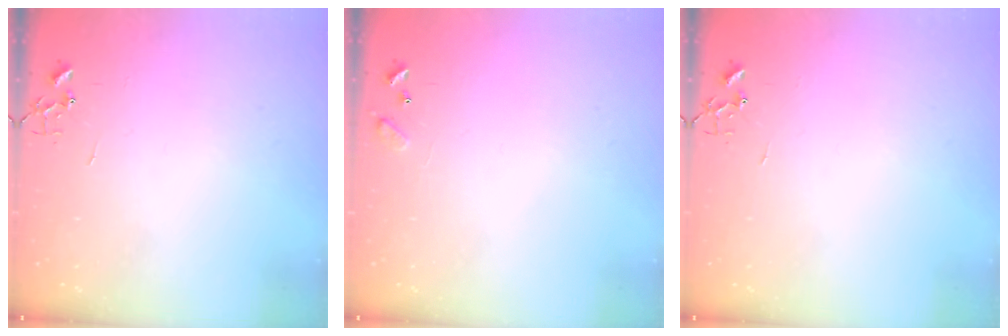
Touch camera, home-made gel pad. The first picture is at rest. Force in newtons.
{"total": 6.4, "press": 6.4, "slide": 0.5}
{"total": 0.0}